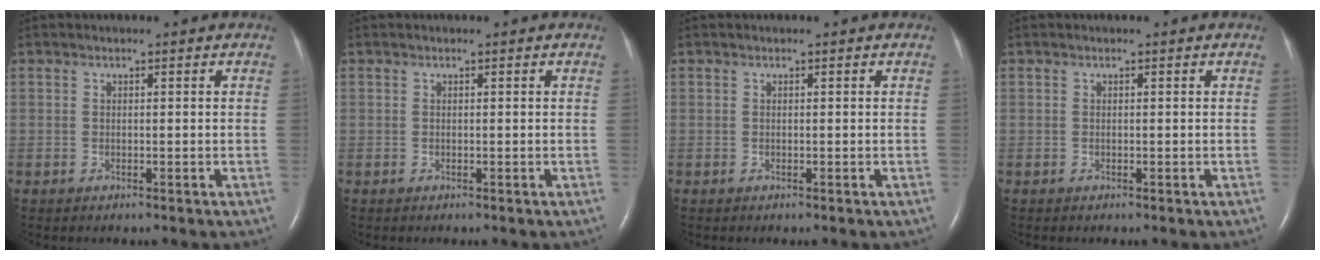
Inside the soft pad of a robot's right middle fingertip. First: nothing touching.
{"total": 0.0}
{"total": 0.0}
{"total": 0.0}